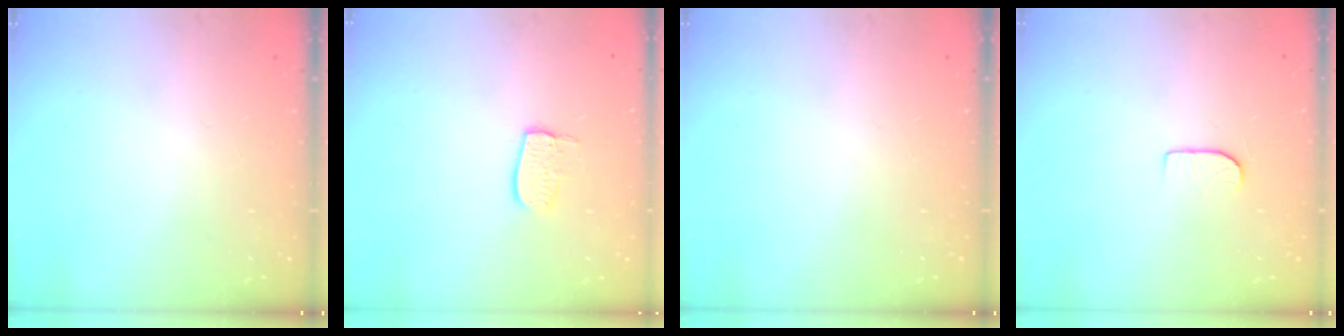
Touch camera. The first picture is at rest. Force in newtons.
{"total": 7.2, "press": 7.2, "slide": 0.3}
{"total": 0.0}
{"total": 5.5, "press": 5.5, "slide": 0.6}